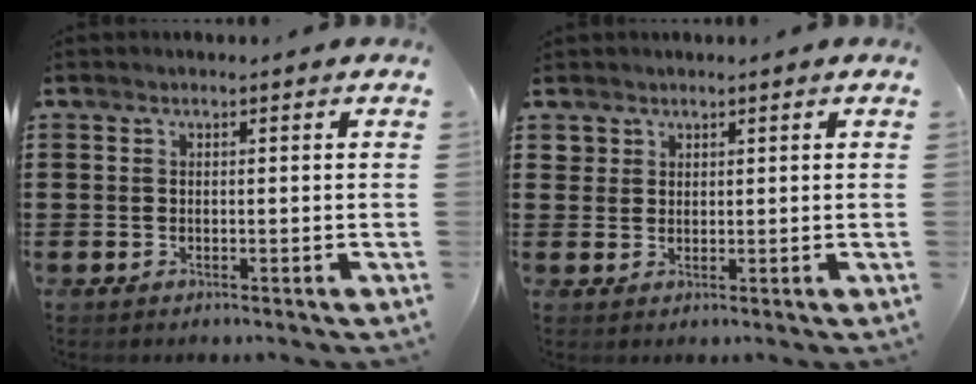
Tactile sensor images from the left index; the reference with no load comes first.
{"total": 1.8, "force": [1.4, 1.2, 0.1], "torque": [-0.007, 0.003, 0.028]}